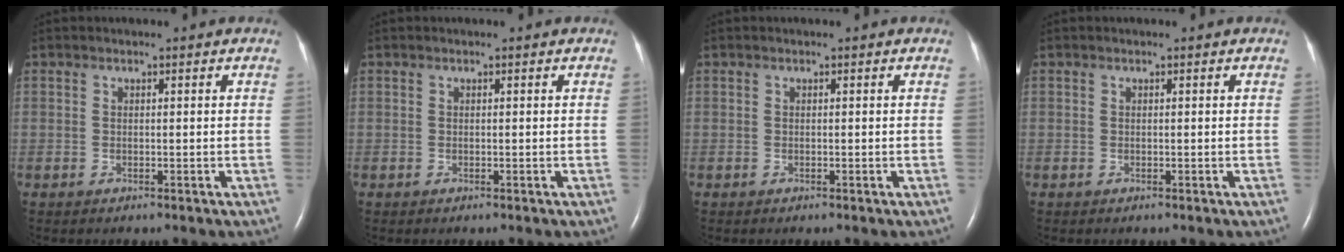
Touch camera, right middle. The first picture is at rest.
{"total": 0.0}
{"total": 0.0}
{"total": 0.0}